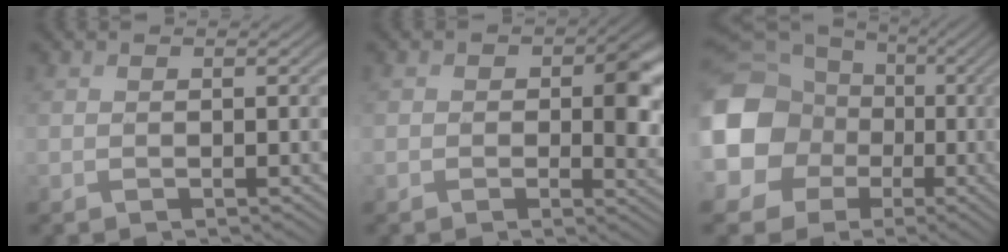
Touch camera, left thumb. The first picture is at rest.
{"total": 5.1, "force": [0.2, 3.7, 3.6], "torque": [-0.045, -0.016, 0.001]}
{"total": 18.6, "force": [-0.6, 16.7, 8.1], "torque": [-0.237, -0.018, -0.055]}